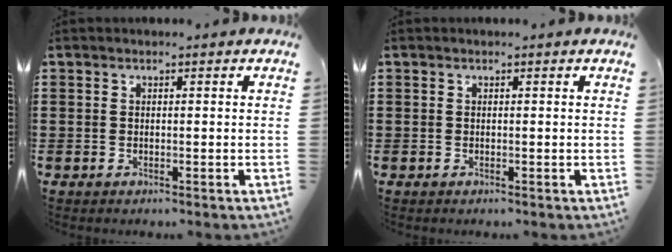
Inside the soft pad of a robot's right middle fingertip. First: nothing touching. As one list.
[{"total": 0.0}]